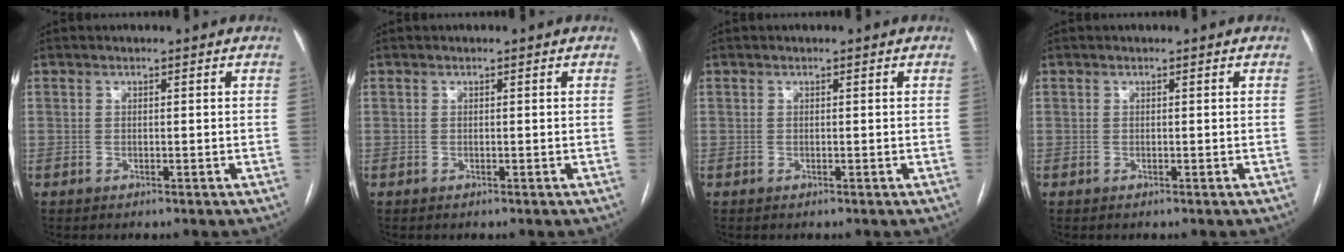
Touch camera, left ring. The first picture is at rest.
{"total": 0.0}
{"total": 0.0}
{"total": 0.0}